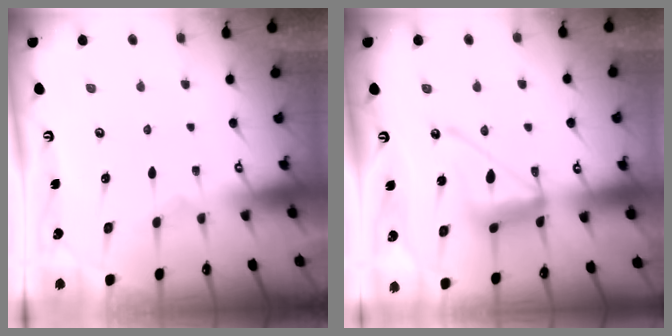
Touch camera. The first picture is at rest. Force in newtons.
{"total": 13.5, "press": 13.4, "slide": 1.1}